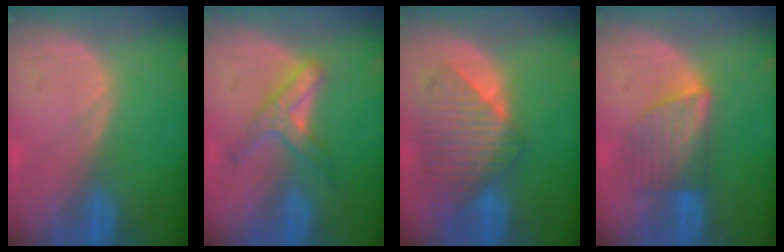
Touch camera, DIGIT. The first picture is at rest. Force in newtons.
{"total": 5.2, "press": 5.2, "slide": 0.9}
{"total": 8.8, "press": 8.0, "slide": 3.5}
{"total": 6.1, "press": 6.1, "slide": 0.3}